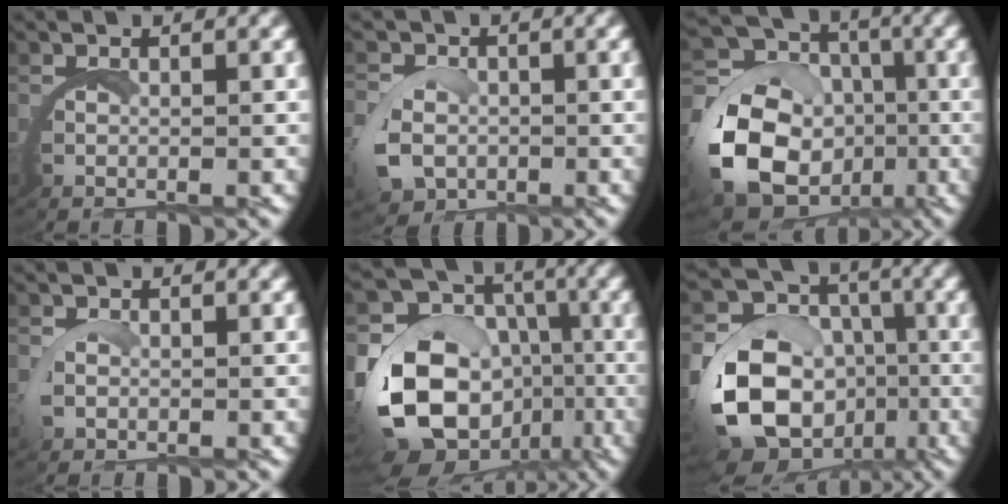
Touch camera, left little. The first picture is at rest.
{"total": 3.3, "force": [-0.7, 2.9, 1.5], "torque": [-0.039, -0.018, -0.011]}
{"total": 11.2, "force": [-1.7, 9.2, 6.1], "torque": [-0.130, -0.046, -0.023]}
{"total": 0.6, "force": [0.2, 0.4, 0.4], "torque": [-0.028, -0.009, 0.005]}
{"total": 11.2, "force": [-2.2, 8.8, 6.6], "torque": [-0.135, -0.045, -0.028]}
{"total": 10.2, "force": [-2.4, 8.2, 5.5], "torque": [-0.125, -0.048, -0.034]}